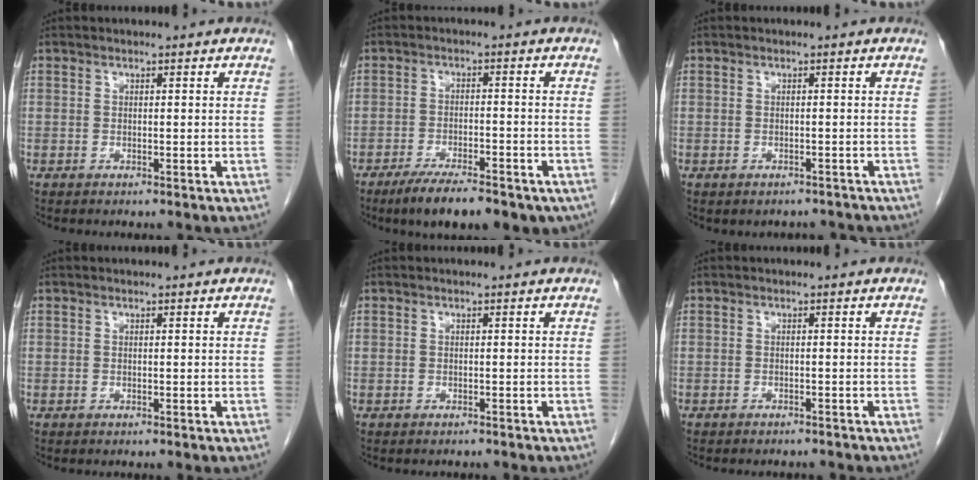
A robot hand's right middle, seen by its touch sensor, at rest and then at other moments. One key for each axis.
{"total": 11.9, "fx": -8.6, "fy": 3.6, "fz": 7.3, "tx": -0.095, "ty": -0.005, "tz": -0.125}
{"total": 2.5, "fx": -2.1, "fy": 1.3, "fz": 0.2, "tx": -0.003, "ty": 0.004, "tz": -0.027}
{"total": 0.0}
{"total": 0.9, "fx": -0.9, "fy": 0.2, "fz": -0.1, "tx": -0.004, "ty": -0.002, "tz": -0.014}
{"total": 4.8, "fx": -4.4, "fy": 1.4, "fz": 1.2, "tx": -0.013, "ty": -0.001, "tz": -0.052}